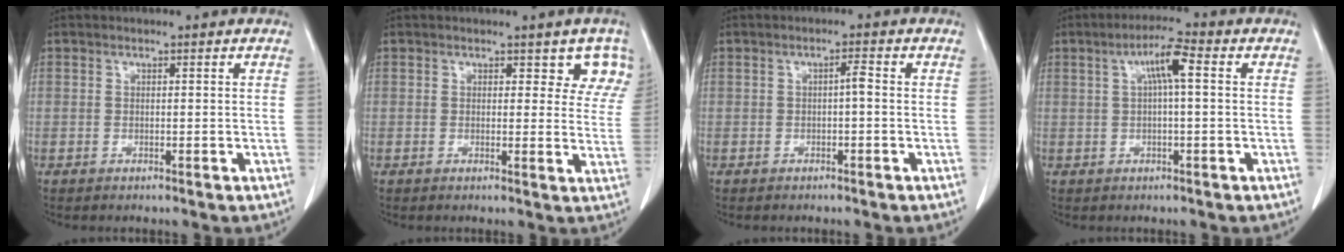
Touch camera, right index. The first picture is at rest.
{"total": 5.2, "force": [3.9, 2.8, 2.0], "torque": [0.006, -0.010, 0.024]}
{"total": 1.4, "force": [-0.1, 0.2, 1.4], "torque": [-0.021, 0.005, -0.002]}
{"total": 5.1, "force": [1.2, 0.5, 5.0], "torque": [-0.091, 0.014, 0.019]}